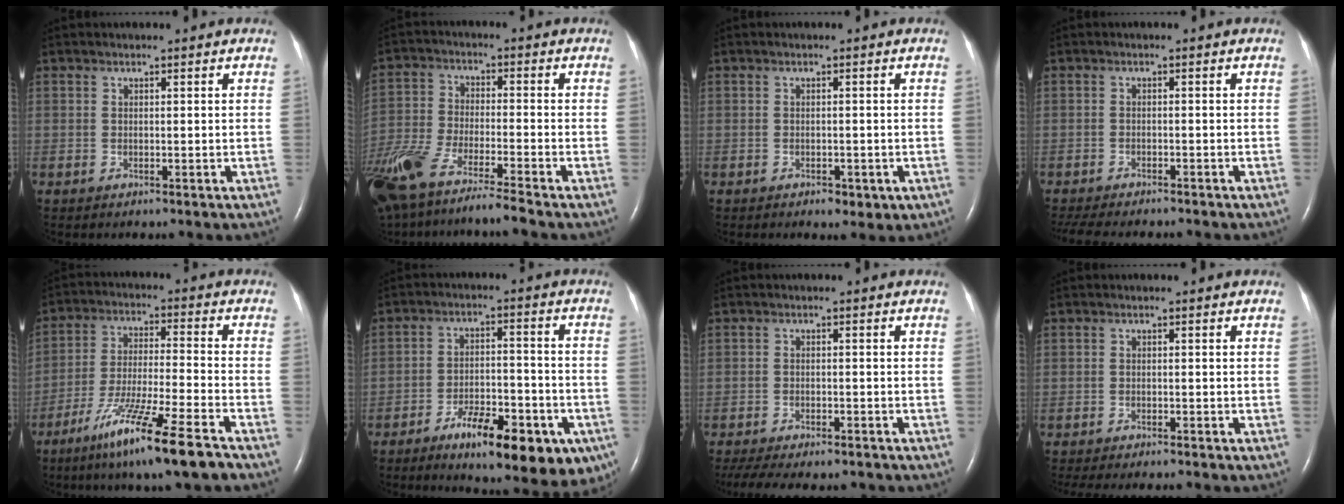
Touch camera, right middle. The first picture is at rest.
{"total": 13.3, "force": [-10.5, 0.5, 8.1], "torque": [-0.161, -0.033, -0.191]}
{"total": 2.3, "force": [-1.1, 1.3, 1.6], "torque": [-0.021, 0.000, -0.004]}
{"total": 10.7, "force": [-9.5, 2.1, 4.4], "torque": [-0.072, -0.012, -0.132]}
{"total": 14.0, "force": [-9.4, -0.6, 10.3], "torque": [-0.199, -0.046, -0.170]}
{"total": 15.5, "force": [-8.9, 4.9, 11.7], "torque": [-0.129, 0.012, -0.123]}
{"total": 13.4, "force": [-11.6, 3.4, 5.7], "torque": [-0.119, -0.009, -0.158]}
{"total": 9.4, "force": [-8.5, 1.2, 3.8], "torque": [-0.049, -0.014, -0.116]}